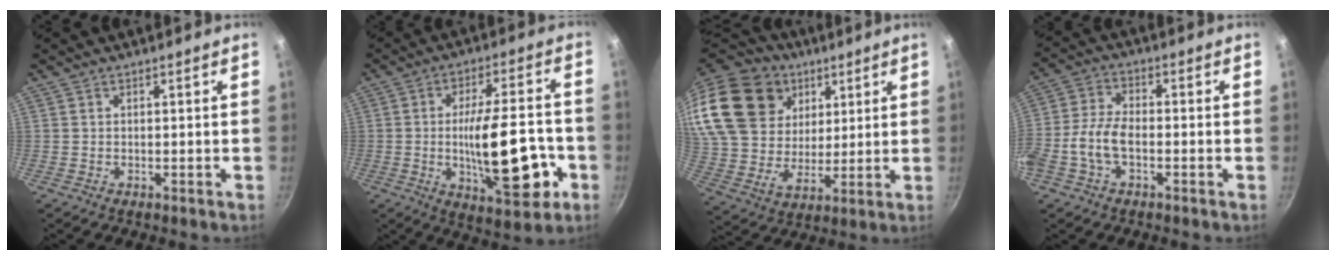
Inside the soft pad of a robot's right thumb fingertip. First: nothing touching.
{"total": 18.9, "force": [-4.5, 7.1, 16.9], "torque": [-0.235, 0.018, -0.058]}
{"total": 28.6, "force": [13.8, 20.9, 13.9], "torque": [-0.292, -0.003, 0.268]}
{"total": 7.7, "force": [-2.2, 4.2, 6.0], "torque": [-0.124, 0.027, -0.056]}